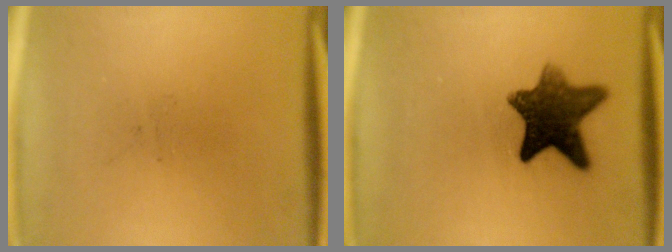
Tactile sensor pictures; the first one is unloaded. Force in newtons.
{"total": 10.4}